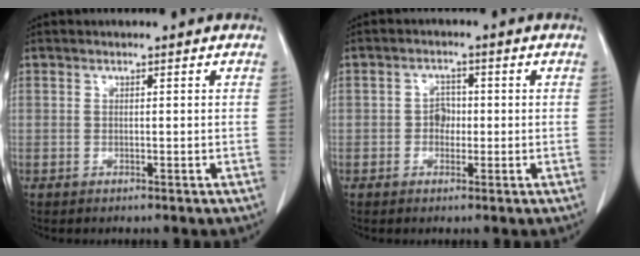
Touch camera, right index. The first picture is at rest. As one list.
[{"total": 2.6, "force": [-0.4, 2.0, 1.5], "torque": [-0.019, 0.008, -0.008]}]